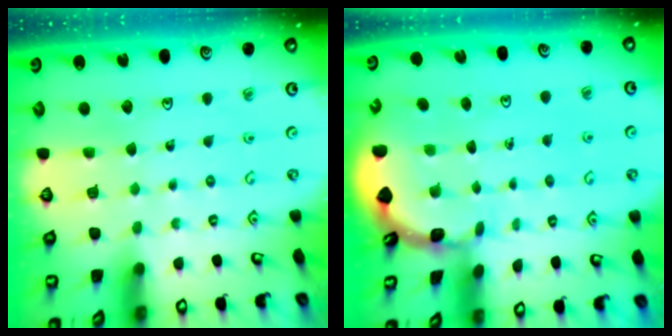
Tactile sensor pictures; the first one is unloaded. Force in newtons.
{"total": 1.7, "press": 1.6, "slide": 0.1}